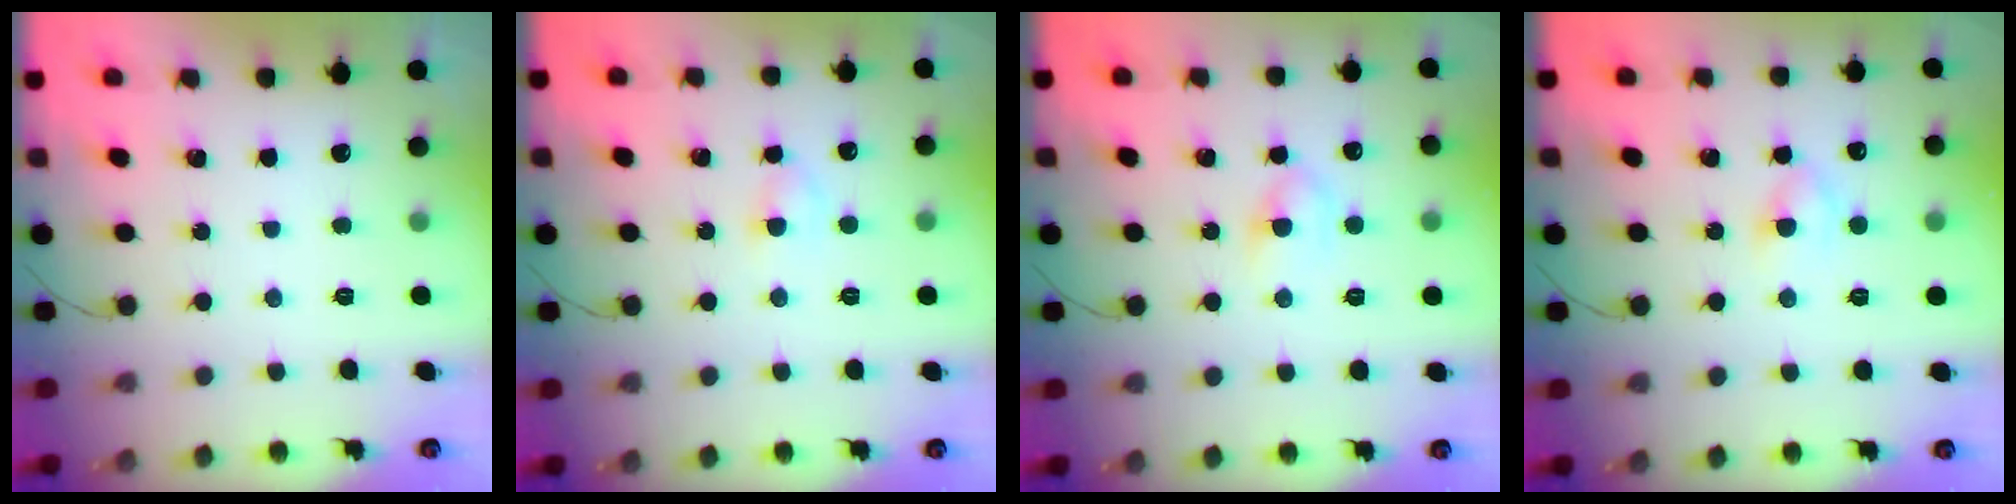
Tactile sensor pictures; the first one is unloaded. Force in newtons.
{"total": 2.6, "press": 2.4, "slide": 1.1}
{"total": 5.0, "press": 4.9, "slide": 1.1}
{"total": 2.9, "press": 2.7, "slide": 1.2}